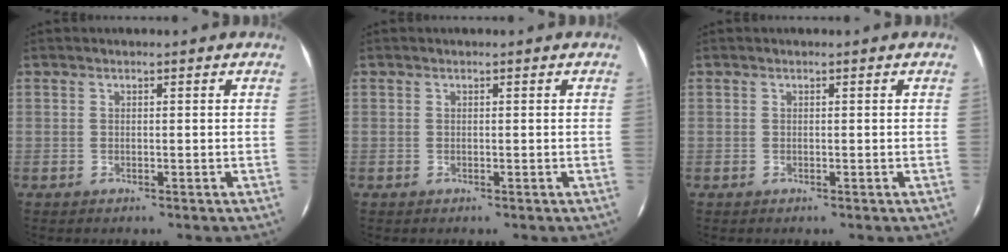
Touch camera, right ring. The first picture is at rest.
{"total": 0.0}
{"total": 0.0}